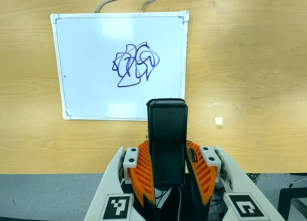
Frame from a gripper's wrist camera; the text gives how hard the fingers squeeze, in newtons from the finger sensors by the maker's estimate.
{"total": 5.5, "left": 3.9, "right": 7.1}